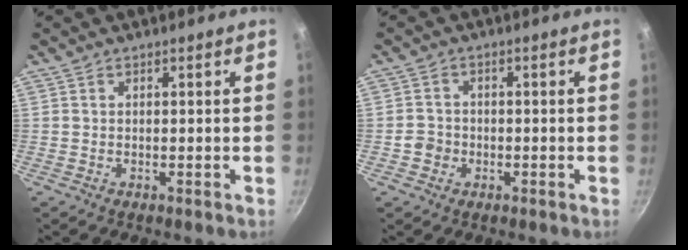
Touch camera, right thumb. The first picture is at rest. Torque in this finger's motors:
{"motor_torque": [0.19, 0.04, -0.28, -0.17, 0.01]}